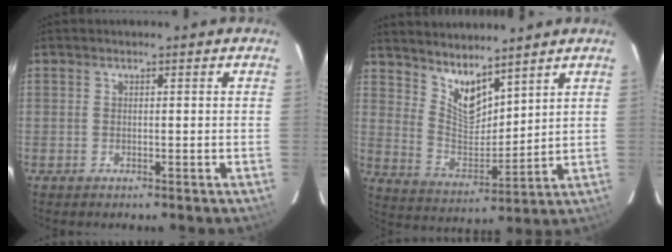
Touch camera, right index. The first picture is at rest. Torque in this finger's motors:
{"motor_torque": [-0.03, 0.19, 0.06, 0.01]}